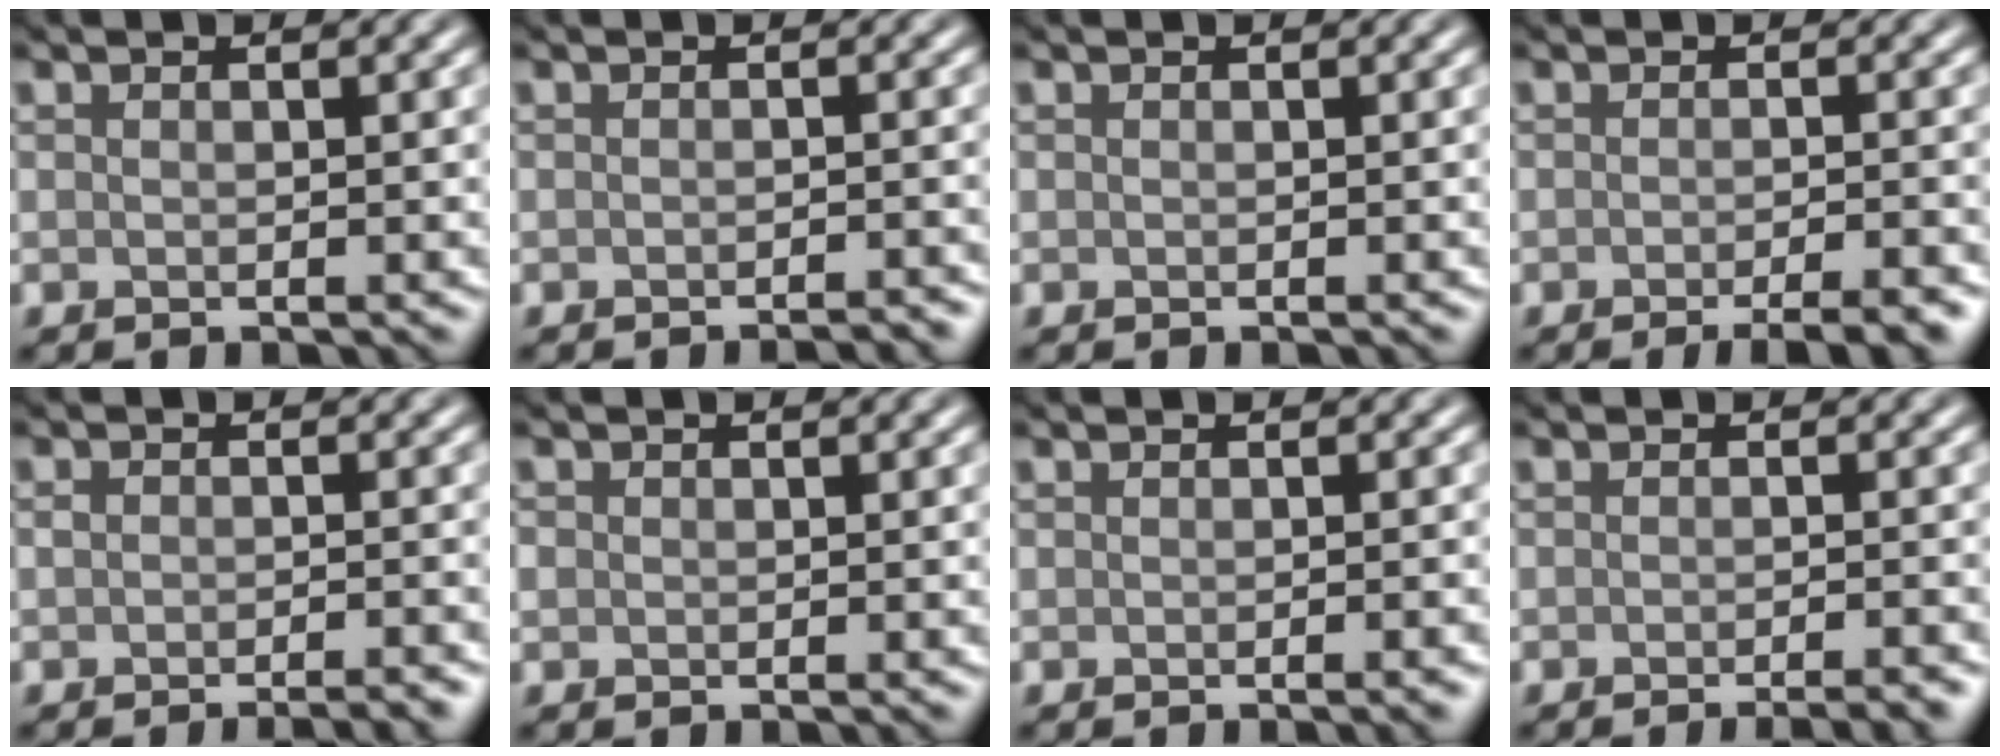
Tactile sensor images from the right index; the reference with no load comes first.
{"total": 1.8, "force": [-1.6, 0.3, 0.7], "torque": [0.005, 0.003, -0.020]}
{"total": 0.0}
{"total": 4.2, "force": [-2.8, 0.9, 3.1], "torque": [-0.034, 0.002, -0.038]}
{"total": 2.5, "force": [-2.0, 0.5, 1.5], "torque": [-0.017, -0.002, -0.032]}
{"total": 0.6, "force": [0.0, 0.6, 0.1], "torque": [-0.001, 0.000, -0.002]}
{"total": 1.5, "force": [-0.6, 0.3, 1.3], "torque": [-0.008, 0.000, -0.009]}
{"total": 3.5, "force": [-2.5, 0.8, 2.3], "torque": [-0.015, 0.009, -0.032]}